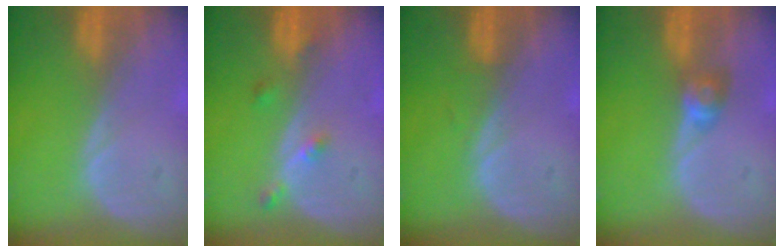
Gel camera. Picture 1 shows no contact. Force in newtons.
{"total": 2.7, "press": 2.3, "slide": 1.5}
{"total": 0.6, "press": 0.6, "slide": 0.2}
{"total": 2.9, "press": 2.5, "slide": 1.4}